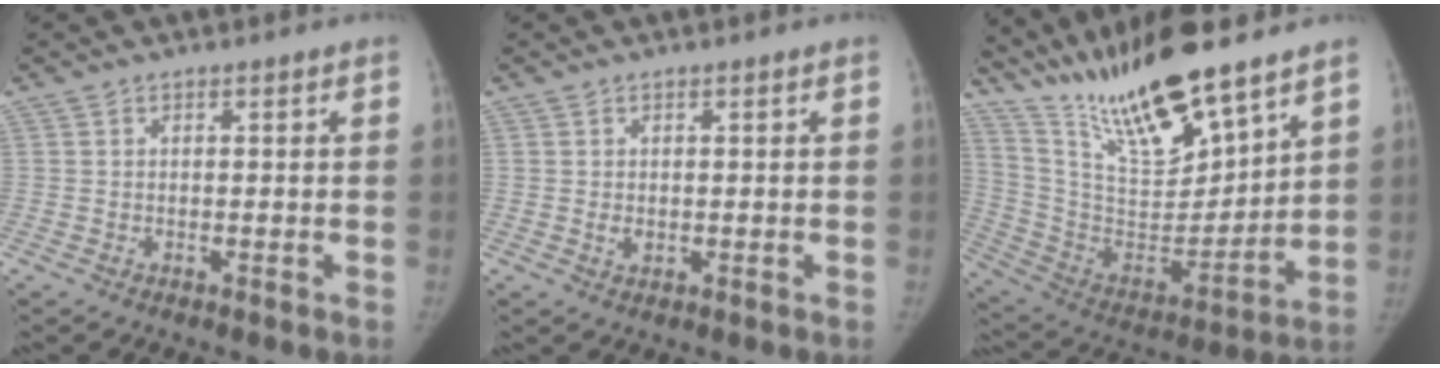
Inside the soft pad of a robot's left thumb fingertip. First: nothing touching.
{"total": 1.4, "force": [0.1, 0.9, 1.0], "torque": [-0.010, -0.002, 0.006]}
{"total": 21.8, "force": [17.4, 4.7, 12.3], "torque": [-0.188, -0.092, 0.325]}